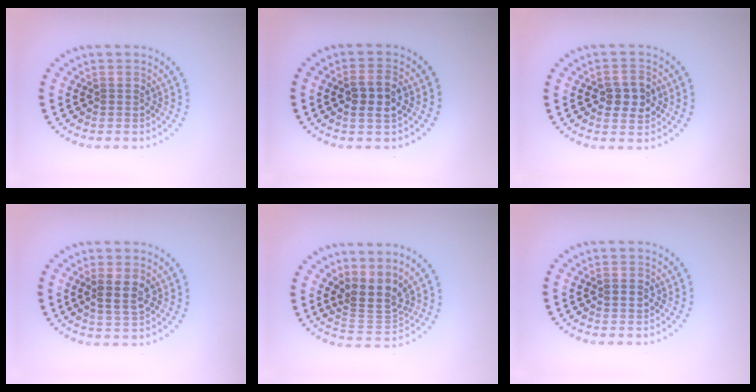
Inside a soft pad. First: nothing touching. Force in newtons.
{"total": 2.7, "press": 2.6, "slide": 0.6}
{"total": 3.0, "press": 3.0, "slide": 0.2}
{"total": 2.6, "press": 2.6, "slide": 0.4}
{"total": 3.3, "press": 2.5, "slide": 2.2}
{"total": 1.4, "press": 1.4, "slide": 0.0}